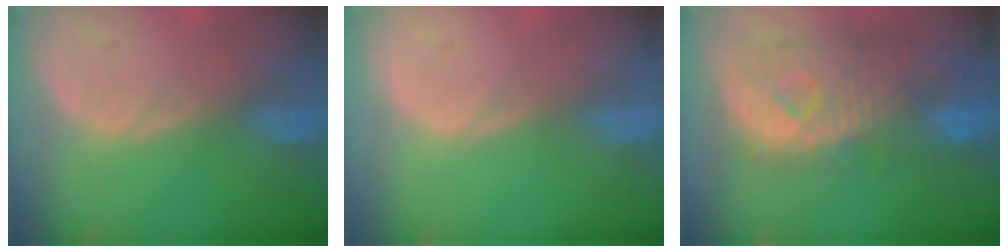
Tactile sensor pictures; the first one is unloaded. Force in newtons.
{"total": 0.0}
{"total": 11.3, "press": 9.9, "slide": 5.4}